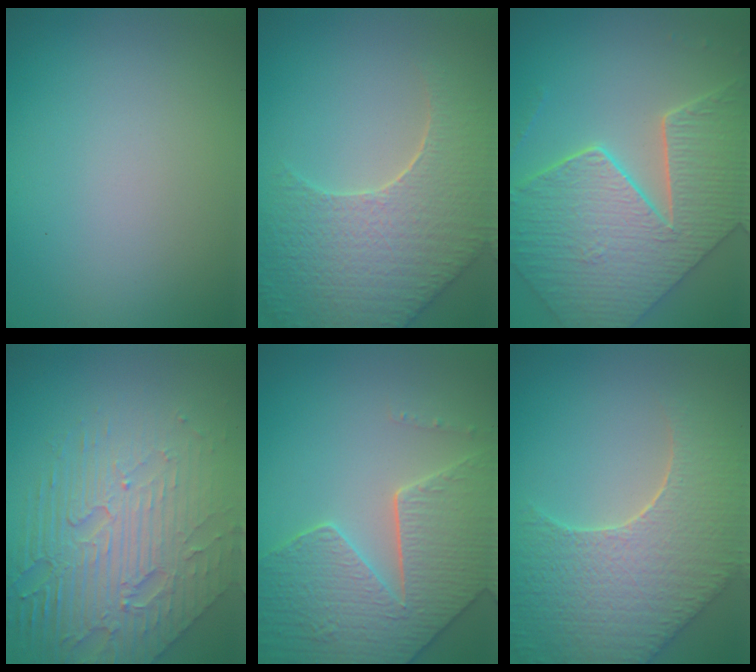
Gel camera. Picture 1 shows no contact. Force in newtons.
{"total": 8.4, "press": 6.1, "slide": 5.8}
{"total": 9.3, "press": 6.8, "slide": 6.4}
{"total": 8.4, "press": 5.6, "slide": 6.2}
{"total": 7.1, "press": 5.9, "slide": 4.0}
{"total": 9.0, "press": 6.4, "slide": 6.4}